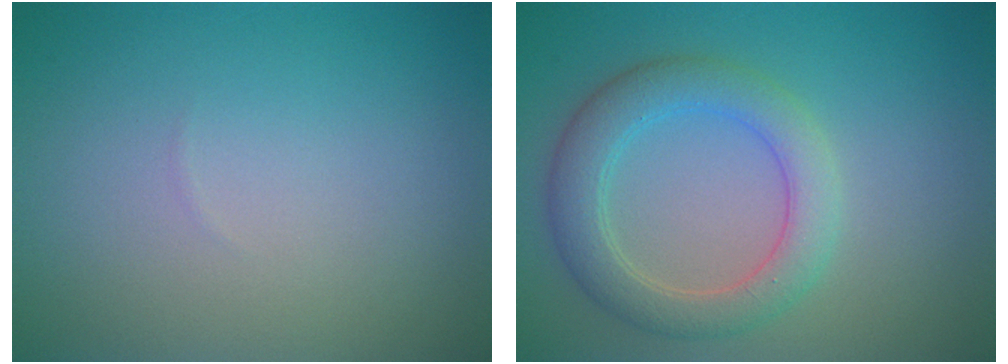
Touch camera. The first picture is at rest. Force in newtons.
{"total": 4.4, "press": 4.4, "slide": 0.2}